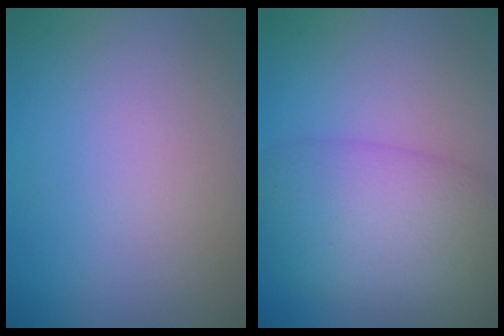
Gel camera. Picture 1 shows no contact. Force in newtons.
{"total": 8.3, "press": 8.3, "slide": 0.3}